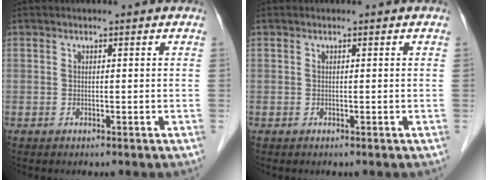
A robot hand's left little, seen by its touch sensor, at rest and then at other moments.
{"total": 0.0}